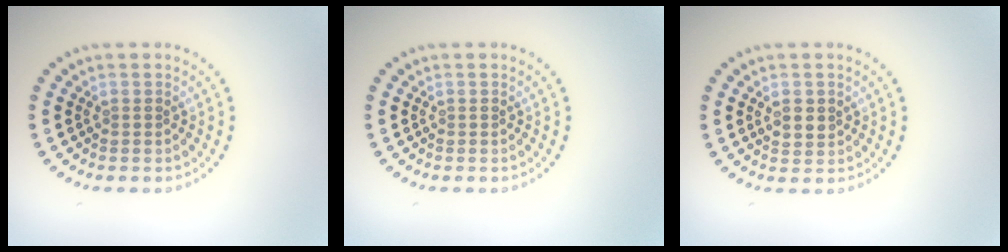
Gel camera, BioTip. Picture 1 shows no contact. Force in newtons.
{"total": 0.0}
{"total": 1.6, "press": 1.5, "slide": 0.6}